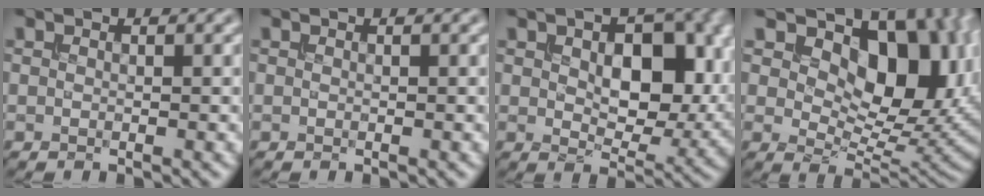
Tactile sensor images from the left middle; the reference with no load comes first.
{"total": 0.0}
{"total": 10.1, "force": [1.5, 6.0, 8.0], "torque": [-0.109, -0.007, 0.027]}
{"total": 13.1, "force": [4.5, 8.1, 9.3], "torque": [-0.107, -0.006, 0.072]}